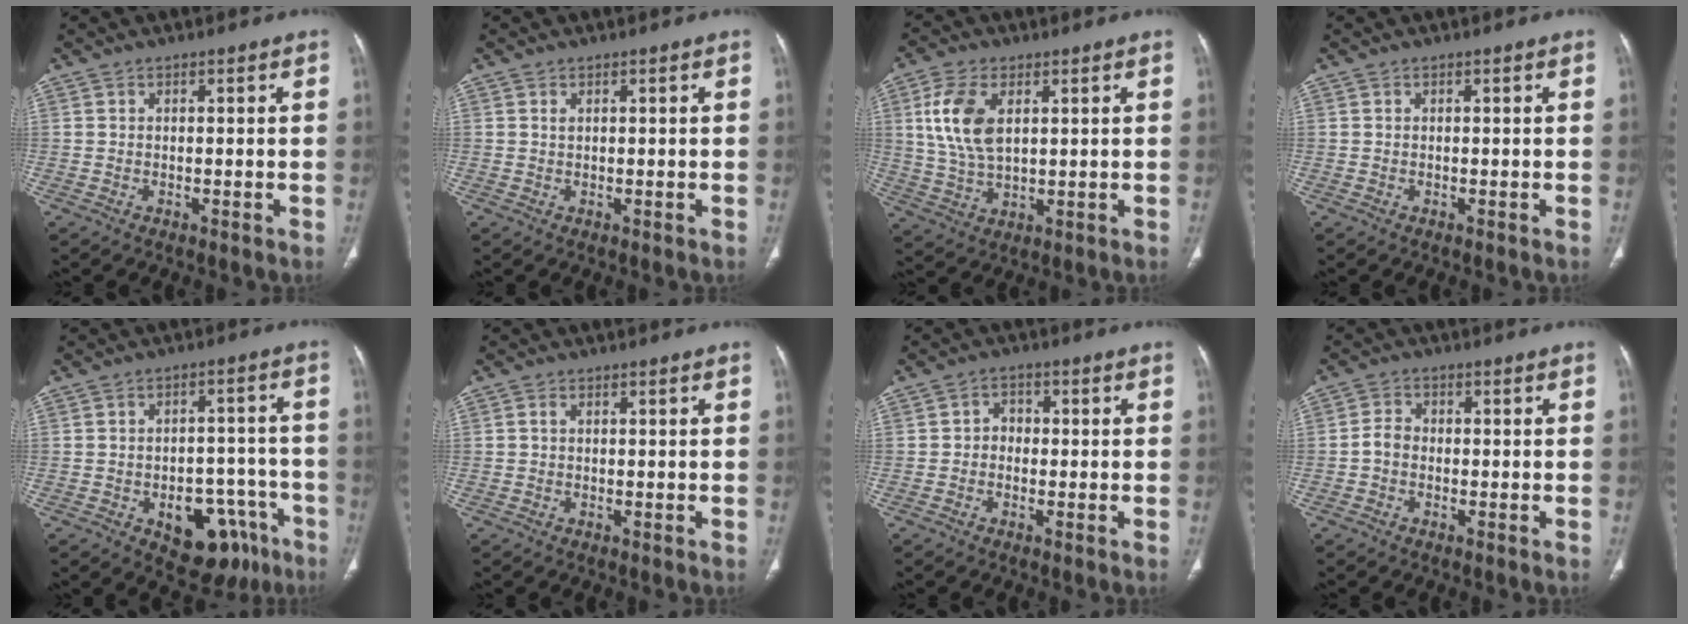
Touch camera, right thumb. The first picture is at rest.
{"total": 0.5, "force": [0.3, 0.3, 0.3], "torque": [-0.006, 0.001, 0.006]}
{"total": 10.5, "force": [3.0, 5.8, 8.2], "torque": [-0.168, -0.006, 0.062]}
{"total": 0.0}
{"total": 14.4, "force": [-7.2, 8.6, 9.0], "torque": [-0.075, 0.050, -0.086]}
{"total": 0.6, "force": [0.0, 0.4, 0.5], "torque": [-0.010, 0.001, -0.001]}
{"total": 2.7, "force": [-0.5, 2.3, 1.3], "torque": [0.001, 0.014, -0.017]}
{"total": 2.7, "force": [-0.8, 2.0, 1.6], "torque": [-0.024, 0.010, -0.022]}